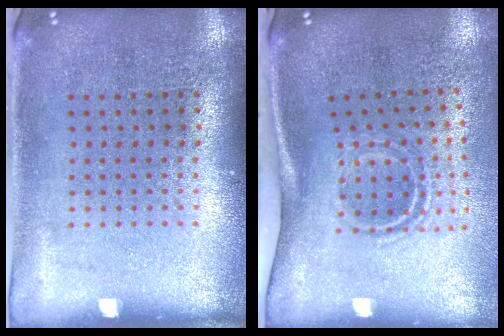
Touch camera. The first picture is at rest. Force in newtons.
{"total": 1.8, "press": 1.1, "slide": 1.5}